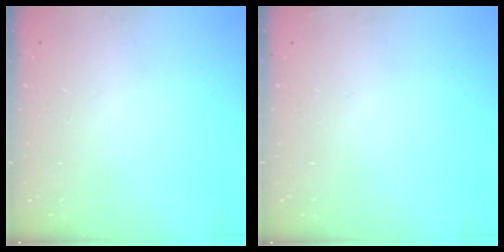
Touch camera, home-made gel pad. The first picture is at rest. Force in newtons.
{"total": 2.3, "press": 2.2, "slide": 0.8}